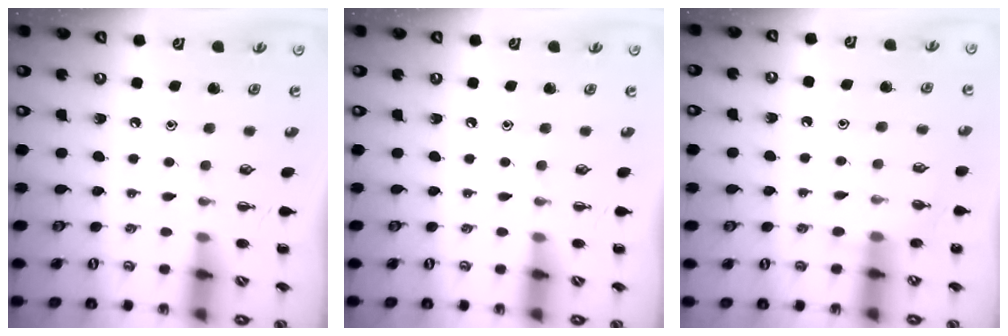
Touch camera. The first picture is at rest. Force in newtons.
{"total": 0.0}
{"total": 6.7, "press": 6.5, "slide": 1.3}